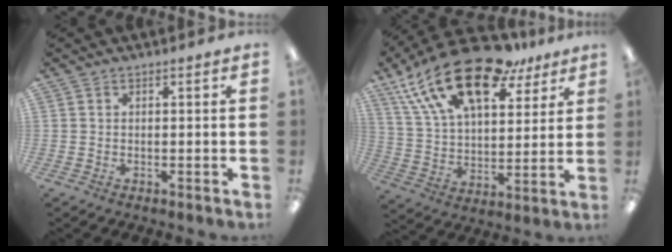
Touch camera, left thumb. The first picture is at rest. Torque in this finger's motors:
{"motor_torque": [0.62, 0.71, 1.47, -1.31, 0.17]}